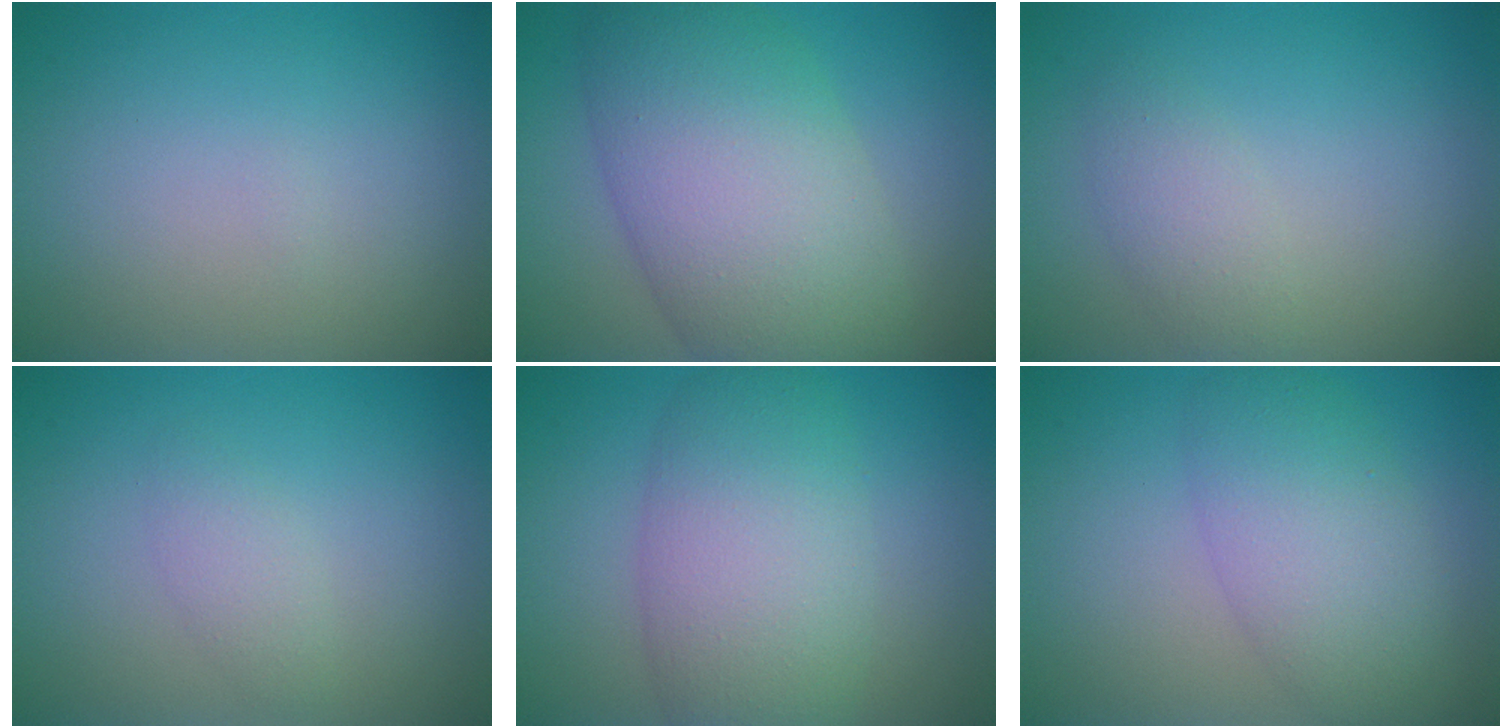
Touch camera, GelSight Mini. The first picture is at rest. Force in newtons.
{"total": 10.8, "press": 10.8, "slide": 0.1}
{"total": 2.2, "press": 2.2, "slide": 0.1}
{"total": 1.4, "press": 1.4, "slide": 0.0}
{"total": 7.4, "press": 7.4, "slide": 0.3}
{"total": 5.2, "press": 5.2, "slide": 0.3}